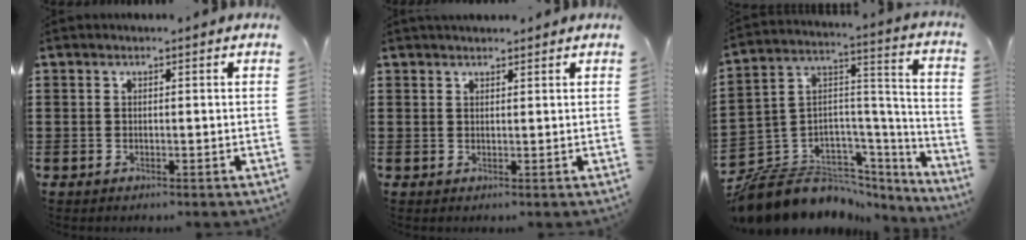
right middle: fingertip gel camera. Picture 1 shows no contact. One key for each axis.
{"total": 1.2, "fx": 1.1, "fy": 0.4, "fz": -0.1, "tx": -0.002, "ty": 0.000, "tz": 0.023}
{"total": 8.0, "fx": -6.7, "fy": 4.2, "fz": 0.7, "tx": -0.033, "ty": -0.003, "tz": -0.131}